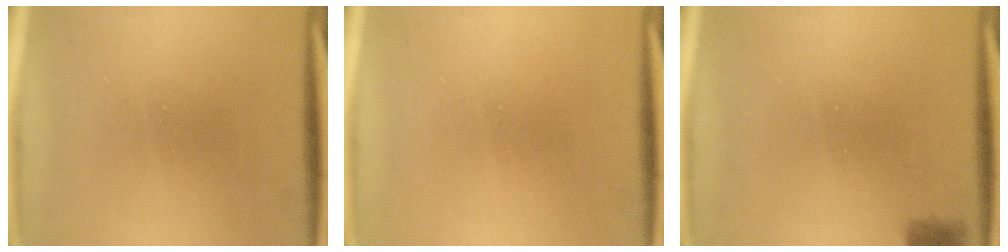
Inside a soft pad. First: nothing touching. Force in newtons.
{"total": 0.0}
{"total": 2.9}